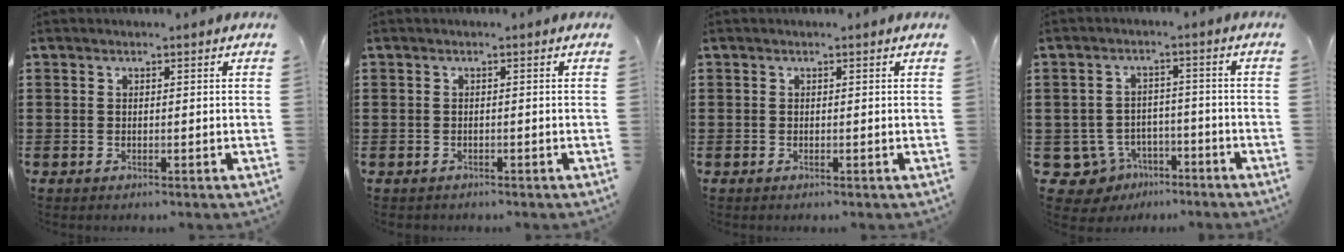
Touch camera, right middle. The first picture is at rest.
{"total": 0.5, "force": [-0.5, 0.1, -0.1], "torque": [0.000, -0.001, -0.011]}
{"total": 0.0}
{"total": 4.9, "force": [-3.6, 3.2, 1.1], "torque": [-0.057, 0.000, -0.074]}